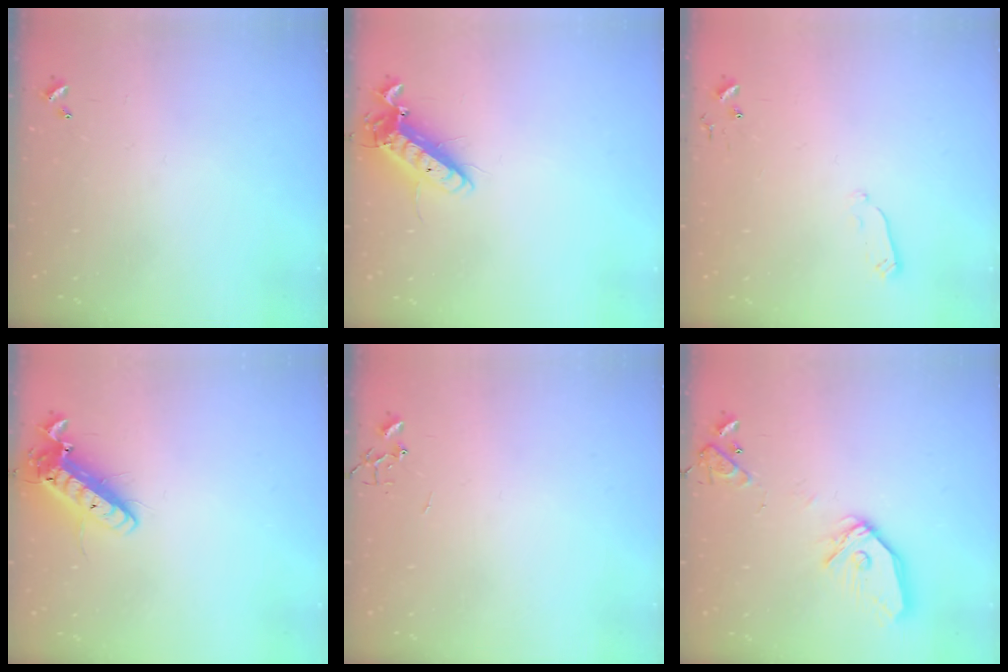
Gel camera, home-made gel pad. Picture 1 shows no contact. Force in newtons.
{"total": 12.9, "press": 12.7, "slide": 2.1}
{"total": 2.9, "press": 2.9, "slide": 0.4}
{"total": 14.7, "press": 14.4, "slide": 2.9}
{"total": 0.0}
{"total": 14.7, "press": 14.6, "slide": 1.9}